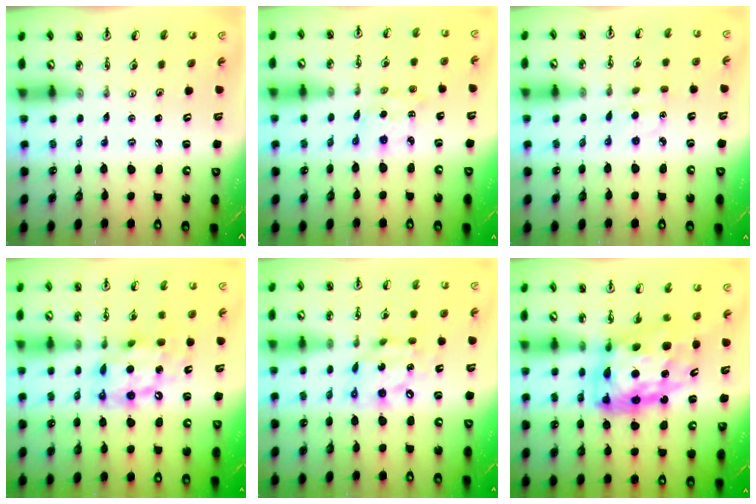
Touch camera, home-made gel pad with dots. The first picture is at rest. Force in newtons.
{"total": 2.9, "press": 2.9, "slide": 0.4}
{"total": 2.7, "press": 2.7, "slide": 0.4}
{"total": 12.8, "press": 12.8, "slide": 1.3}
{"total": 12.3, "press": 12.2, "slide": 1.5}
{"total": 15.0, "press": 14.9, "slide": 2.2}